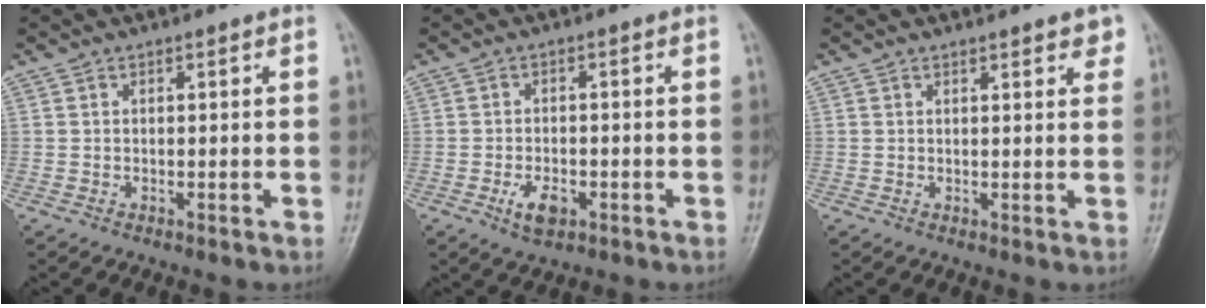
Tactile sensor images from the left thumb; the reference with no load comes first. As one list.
[{"total": 4.7, "force": [-2.1, 2.6, 3.3], "torque": [-0.055, 0.007, -0.033]}, {"total": 3.0, "force": [2.0, 1.0, 2.0], "torque": [-0.013, -0.007, 0.021]}]